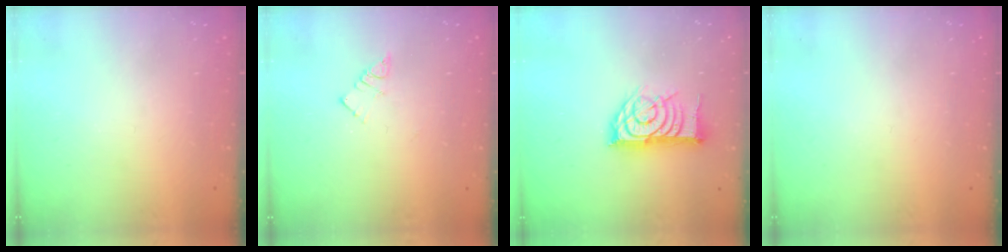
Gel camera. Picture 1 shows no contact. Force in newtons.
{"total": 3.8, "press": 3.8, "slide": 0.0}
{"total": 16.3, "press": 16.3, "slide": 0.4}
{"total": 0.0}